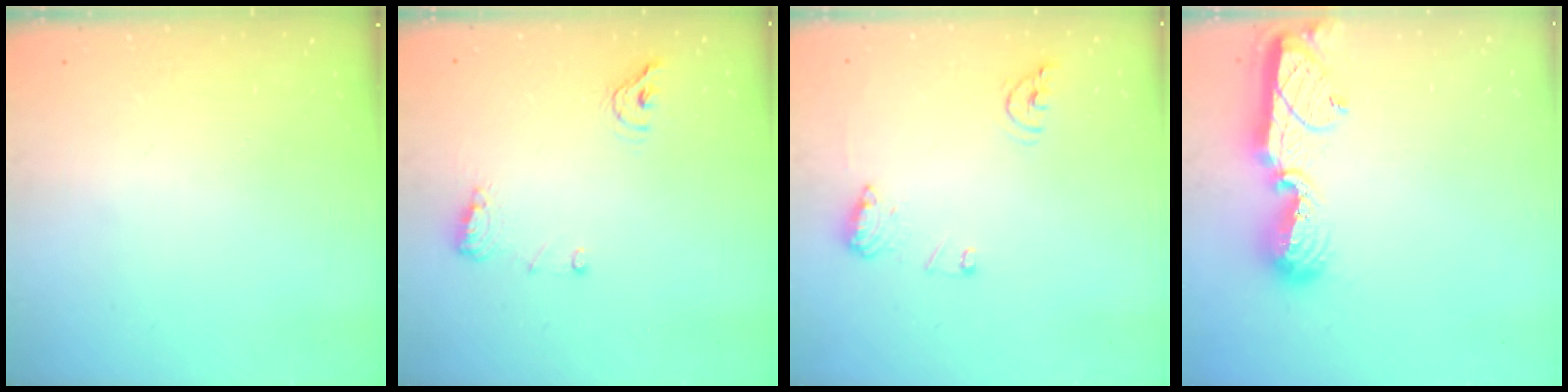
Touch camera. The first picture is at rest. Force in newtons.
{"total": 8.2, "press": 8.1, "slide": 1.5}
{"total": 10.4, "press": 10.4, "slide": 1.0}
{"total": 13.8, "press": 13.8, "slide": 1.5}